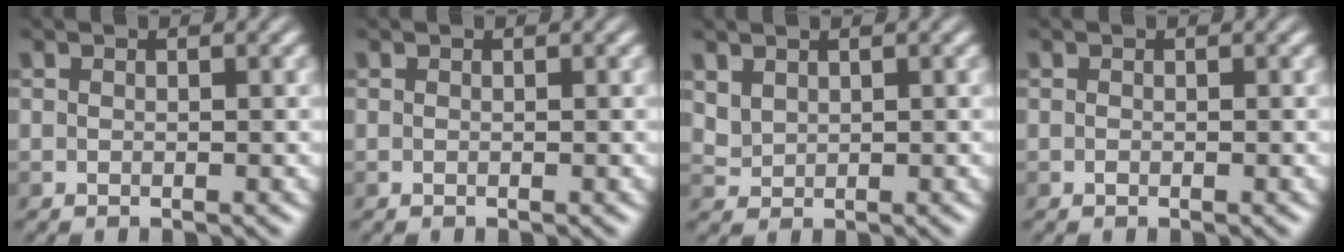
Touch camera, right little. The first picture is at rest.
{"total": 0.0}
{"total": 1.4, "force": [1.0, 0.9, 0.4], "torque": [-0.017, -0.007, 0.034]}
{"total": 0.0}